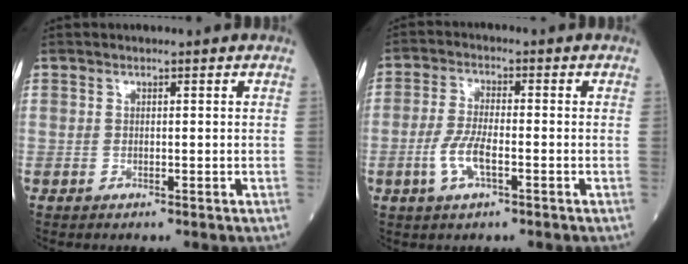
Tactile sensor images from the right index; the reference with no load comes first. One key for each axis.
{"total": 5.6, "fx": -1.9, "fy": 1.5, "fz": 5.0, "tx": -0.110, "ty": -0.001, "tz": -0.037}